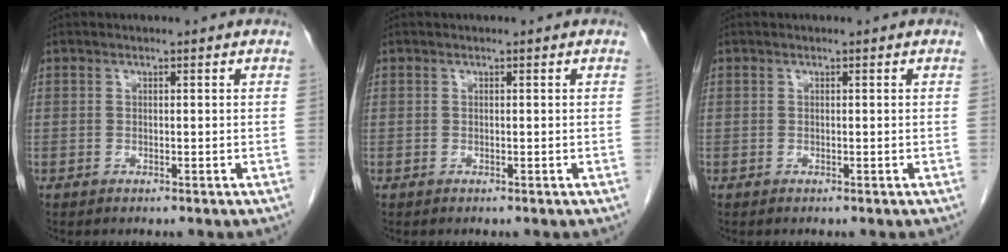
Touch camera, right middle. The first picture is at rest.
{"total": 0.0}
{"total": 0.0}